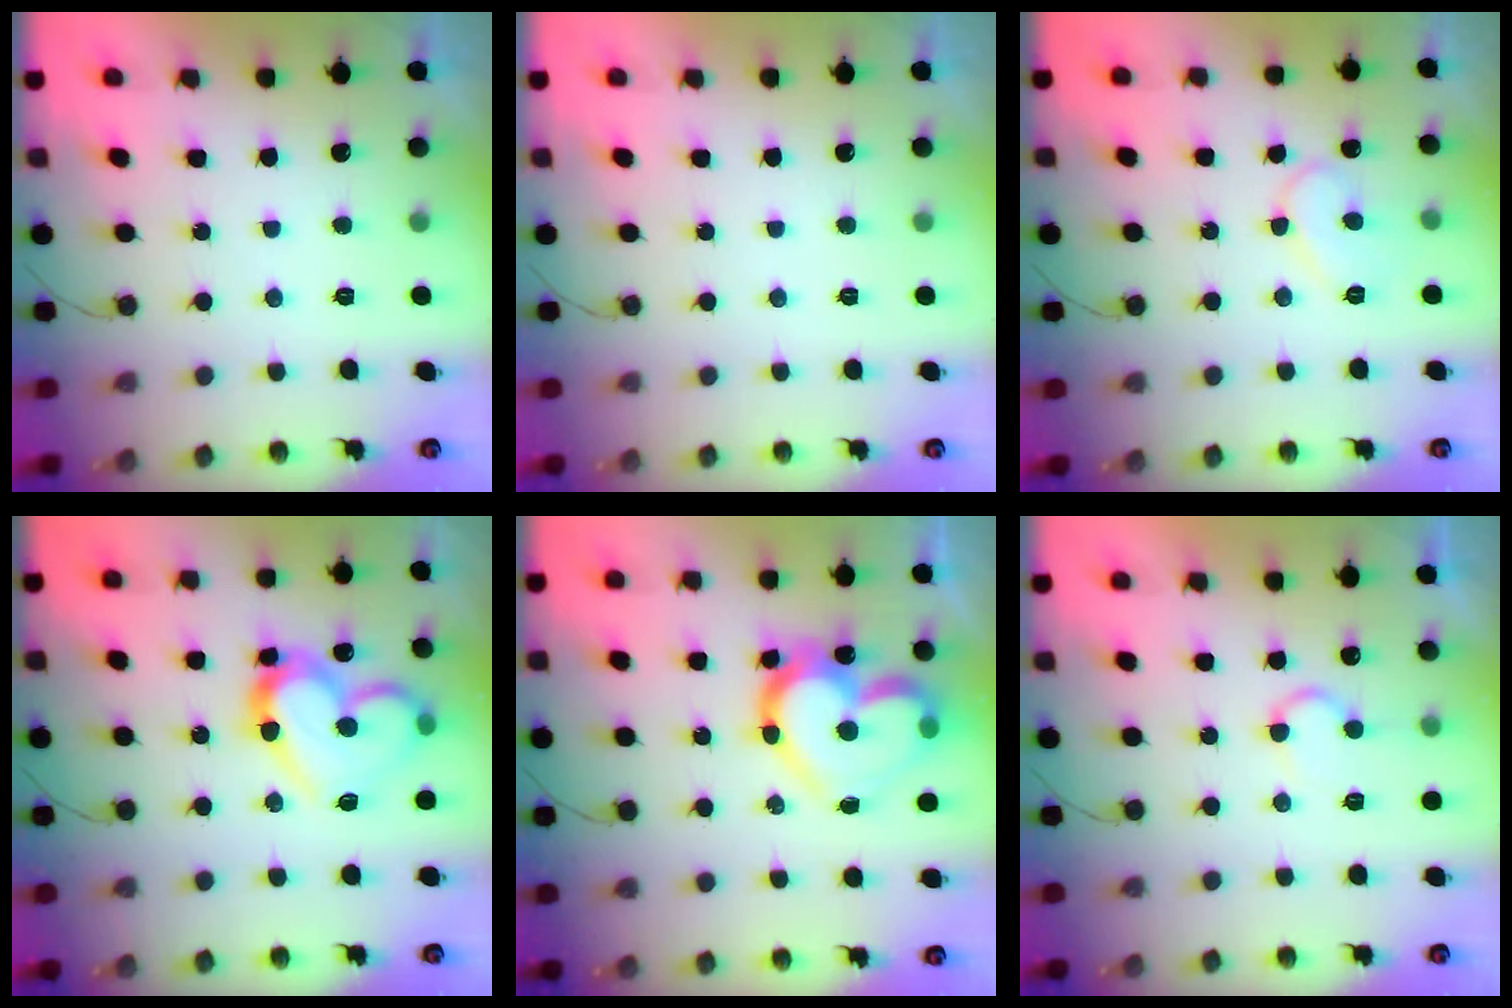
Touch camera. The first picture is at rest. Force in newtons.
{"total": 0.0}
{"total": 8.3, "press": 8.2, "slide": 0.6}
{"total": 17.5, "press": 17.4, "slide": 1.5}
{"total": 19.6, "press": 19.6, "slide": 1.6}
{"total": 6.1, "press": 6.1, "slide": 0.5}